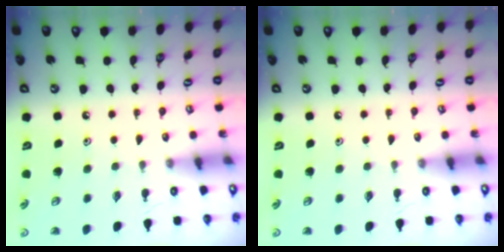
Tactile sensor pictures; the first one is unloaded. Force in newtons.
{"total": 0.0}